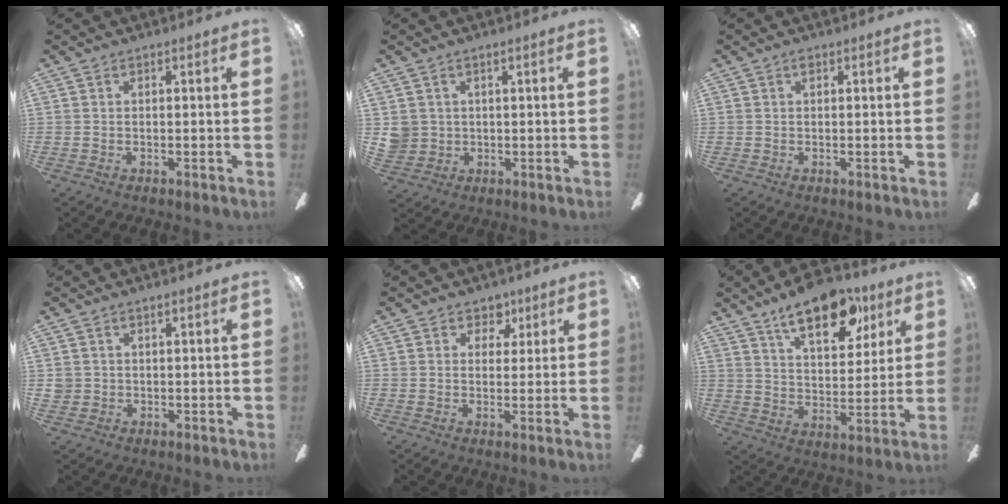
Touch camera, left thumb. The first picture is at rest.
{"total": 3.8, "force": [1.0, 3.6, 0.5], "torque": [-0.020, 0.010, 0.022]}
{"total": 0.8, "force": [0.4, 0.3, 0.6], "torque": [-0.006, 0.001, 0.005]}
{"total": 1.8, "force": [0.5, 1.7, 0.3], "torque": [-0.010, 0.003, 0.008]}
{"total": 4.7, "force": [2.8, 3.6, 1.2], "torque": [-0.005, -0.009, 0.045]}
{"total": 17.3, "force": [11.1, 8.0, 10.6], "torque": [-0.153, -0.048, 0.187]}